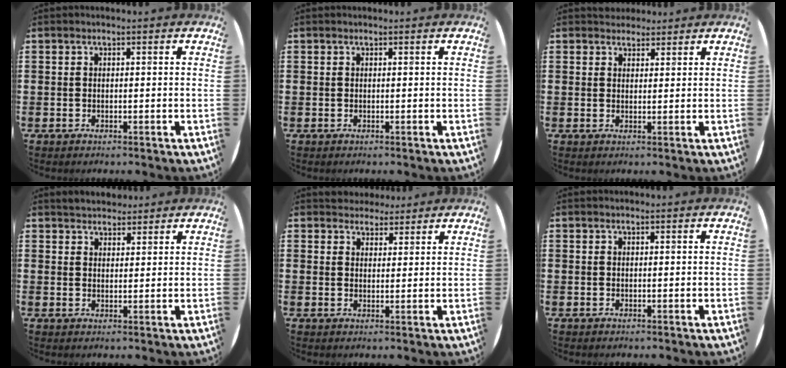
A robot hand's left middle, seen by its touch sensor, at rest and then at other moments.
{"total": 0.0}
{"total": 2.2, "force": [2.1, 0.7, -0.2], "torque": [0.006, -0.002, 0.039]}
{"total": 2.7, "force": [2.6, 0.6, -0.1], "torque": [0.004, -0.004, 0.049]}
{"total": 2.9, "force": [2.8, 1.0, 0.0], "torque": [-0.006, -0.004, 0.052]}
{"total": 0.0}